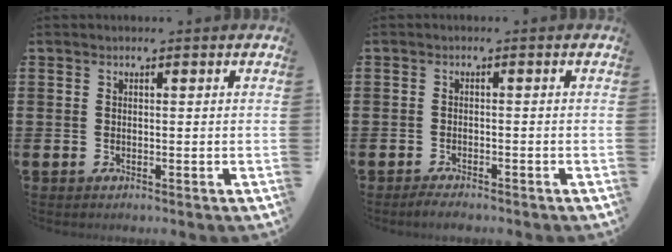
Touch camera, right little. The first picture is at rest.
{"total": 1.4, "force": [-1.3, 0.1, 0.6], "torque": [-0.012, 0.001, -0.025]}